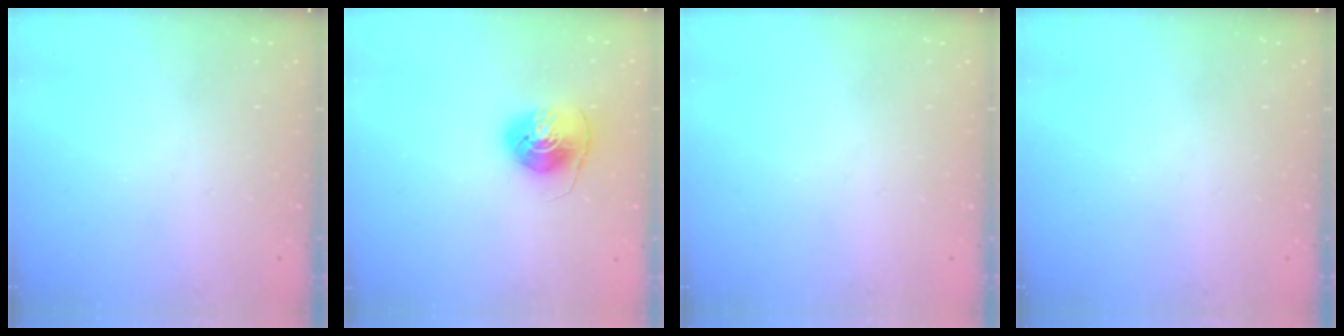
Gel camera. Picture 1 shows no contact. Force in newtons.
{"total": 8.3, "press": 8.3, "slide": 0.4}
{"total": 0.0}
{"total": 0.0}